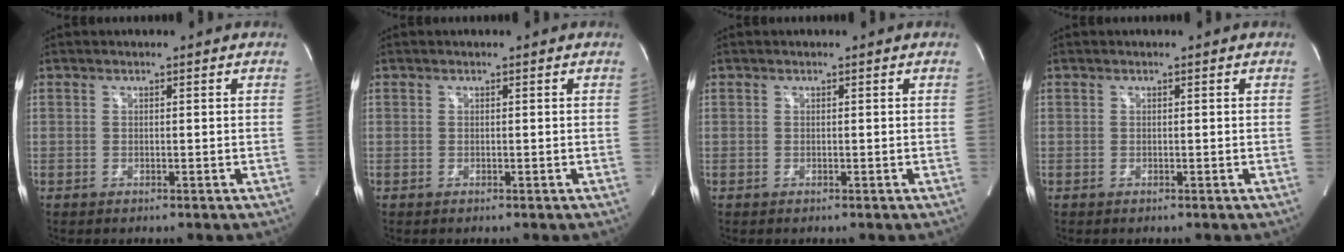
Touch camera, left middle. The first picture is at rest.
{"total": 0.0}
{"total": 0.0}
{"total": 0.0}